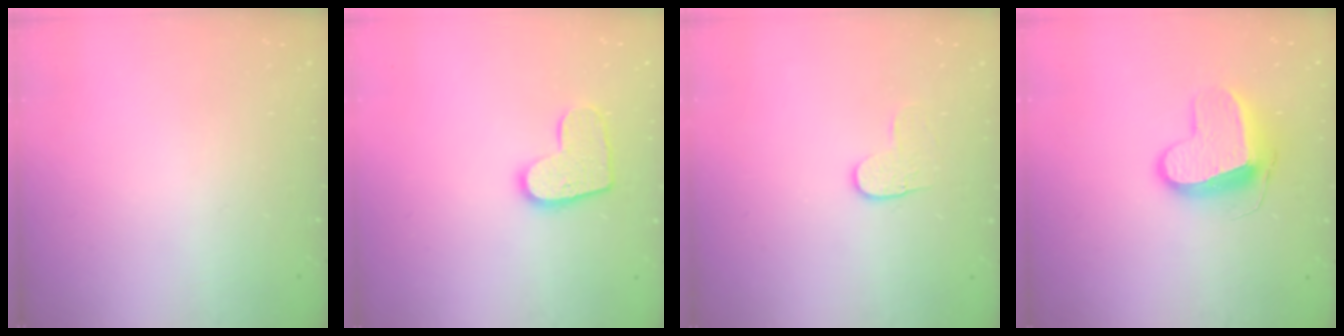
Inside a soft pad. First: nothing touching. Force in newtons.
{"total": 11.6, "press": 11.5, "slide": 0.5}
{"total": 3.6, "press": 3.6, "slide": 0.4}
{"total": 11.7, "press": 11.7, "slide": 0.9}